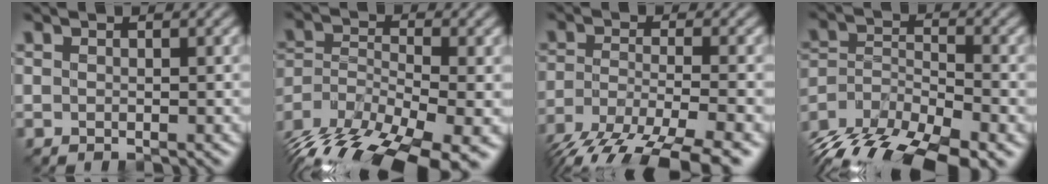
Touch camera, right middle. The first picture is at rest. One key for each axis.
{"total": 15.8, "fx": -11.7, "fy": 5.7, "fz": 9.0, "tx": -0.176, "ty": -0.023, "tz": -0.173}
{"total": 10.1, "fx": -7.4, "fy": 2.9, "fz": 6.1, "tx": -0.123, "ty": -0.027, "tz": -0.126}
{"total": 13.1, "fx": -10.0, "fy": 5.0, "fz": 6.8, "tx": -0.127, "ty": -0.018, "tz": -0.162}